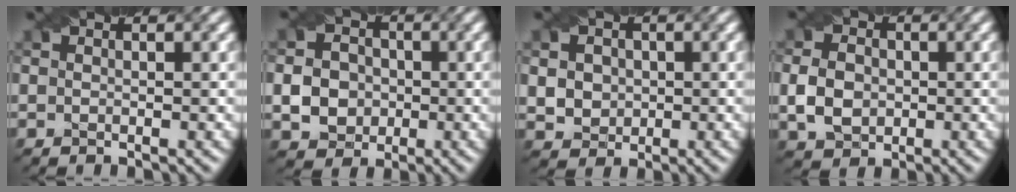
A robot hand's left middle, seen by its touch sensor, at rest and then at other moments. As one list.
[{"total": 4.3, "force": [-0.8, 3.8, 1.8], "torque": [-0.029, -0.001, -0.025]}, {"total": 4.6, "force": [0.7, 4.1, 2.1], "torque": [-0.048, 0.017, 0.008]}, {"total": 3.8, "force": [-0.6, 3.1, 2.2], "torque": [-0.049, -0.001, -0.014]}]